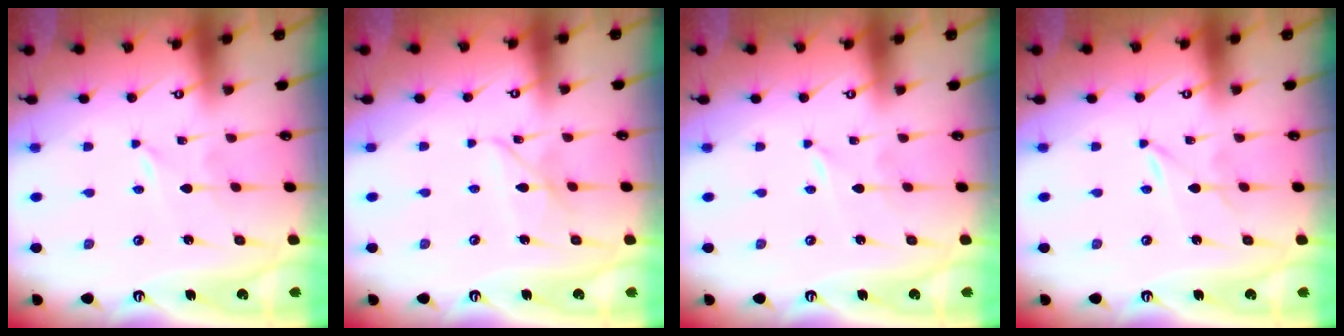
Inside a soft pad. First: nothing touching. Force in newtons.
{"total": 5.8, "press": 5.7, "slide": 0.5}
{"total": 0.0}
{"total": 0.0}